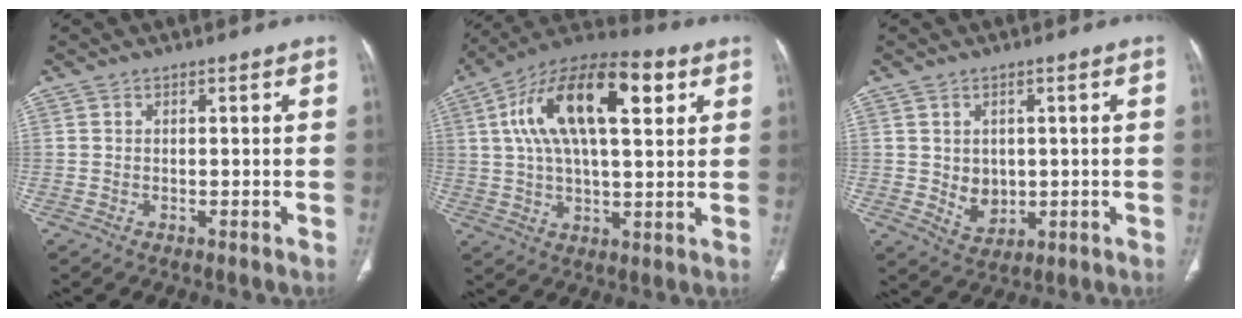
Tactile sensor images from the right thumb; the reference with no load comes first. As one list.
[{"total": 21.0, "force": [6.5, 9.2, 17.7], "torque": [-0.299, 0.016, 0.102]}, {"total": 4.9, "force": [0.1, 4.0, 2.8], "torque": [-0.026, -0.009, 0.019]}]